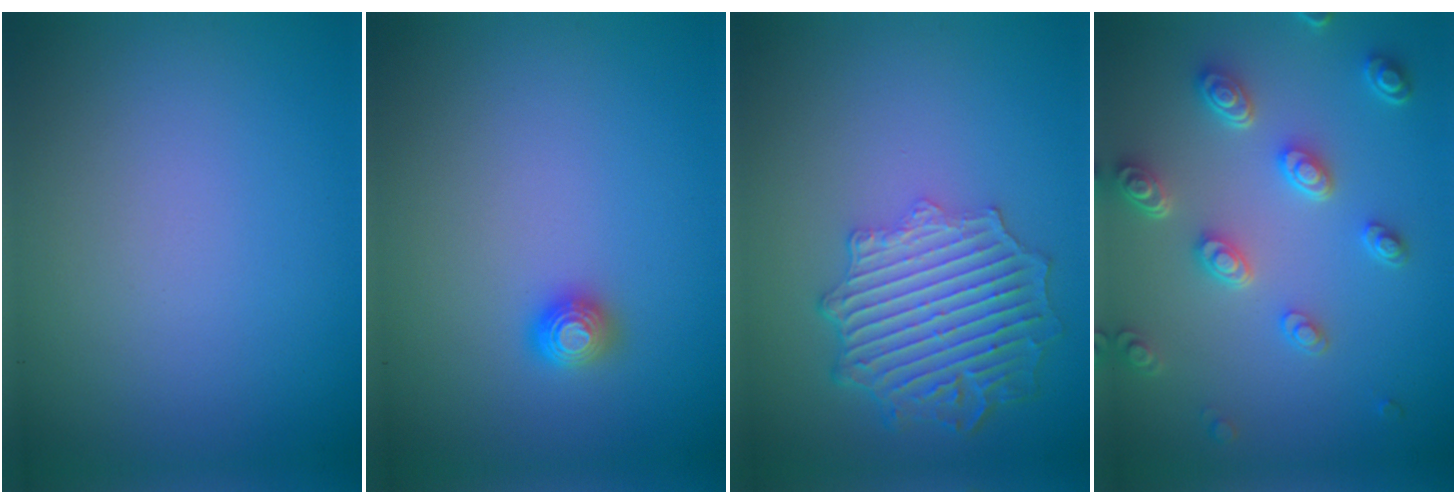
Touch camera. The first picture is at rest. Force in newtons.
{"total": 1.1, "press": 1.1, "slide": 0.1}
{"total": 6.8, "press": 5.3, "slide": 4.2}
{"total": 4.7, "press": 3.7, "slide": 2.9}